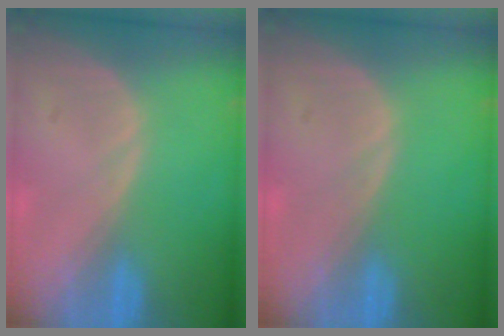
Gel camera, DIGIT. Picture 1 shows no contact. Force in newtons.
{"total": 0.0}